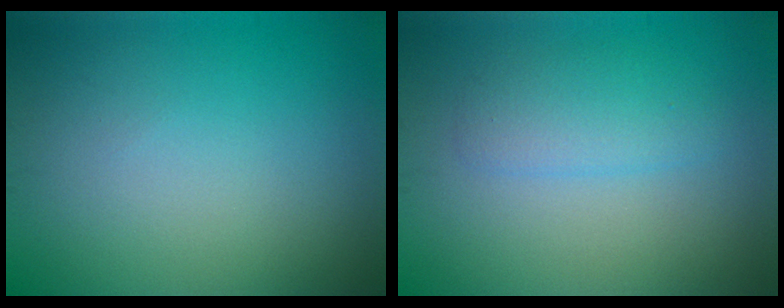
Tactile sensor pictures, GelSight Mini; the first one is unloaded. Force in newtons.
{"total": 2.2, "press": 2.2, "slide": 0.1}